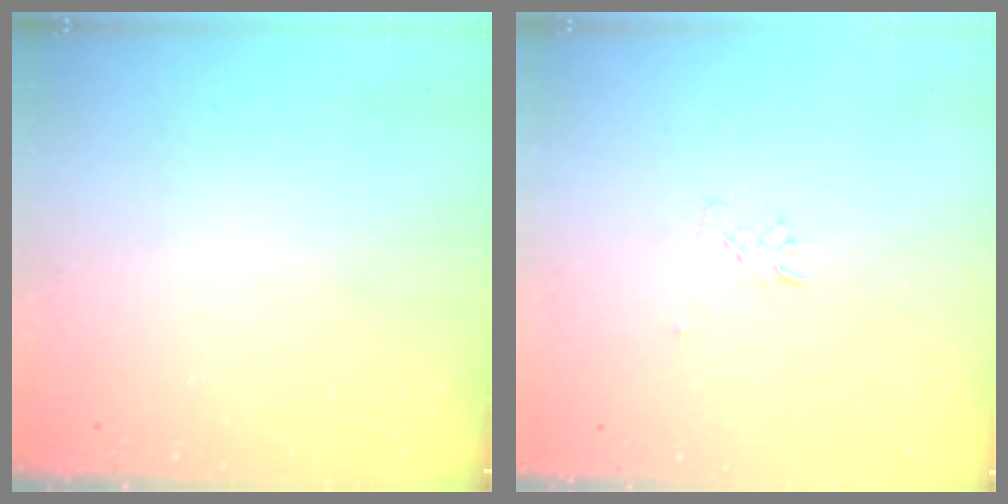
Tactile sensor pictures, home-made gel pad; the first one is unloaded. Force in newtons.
{"total": 2.6, "press": 2.6, "slide": 0.1}